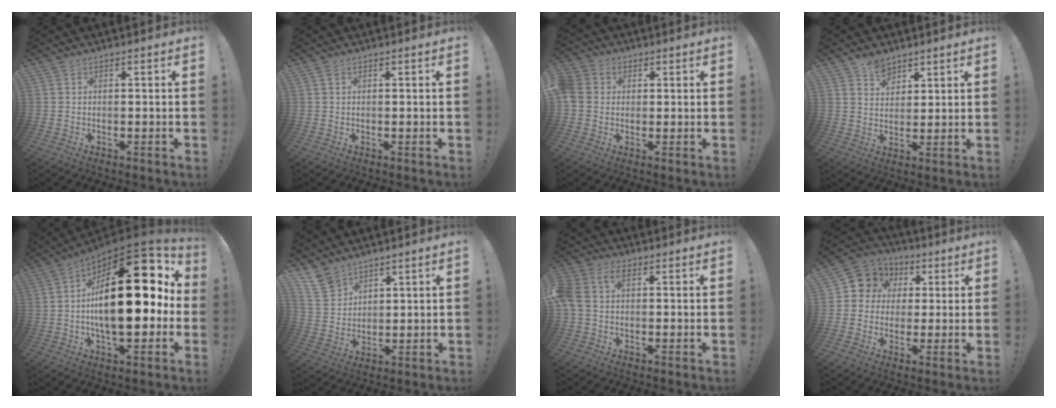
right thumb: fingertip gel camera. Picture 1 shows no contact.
{"total": 0.6, "force": [0.3, 0.4, 0.4], "torque": [-0.015, 0.005, 0.007]}
{"total": 5.4, "force": [0.4, 4.9, 2.1], "torque": [-0.054, 0.008, 0.007]}
{"total": 6.3, "force": [4.8, 3.8, 1.3], "torque": [-0.012, -0.029, 0.090]}
{"total": 27.8, "force": [2.7, 12.3, 24.8], "torque": [-0.390, -0.019, 0.041]}
{"total": 8.8, "force": [6.7, 5.4, 1.7], "torque": [-0.040, -0.044, 0.137]}
{"total": 5.8, "force": [1.0, 4.1, 4.0], "torque": [-0.100, 0.007, 0.018]}
{"total": 8.5, "force": [2.0, 8.0, 2.0], "torque": [-0.031, -0.008, 0.045]}